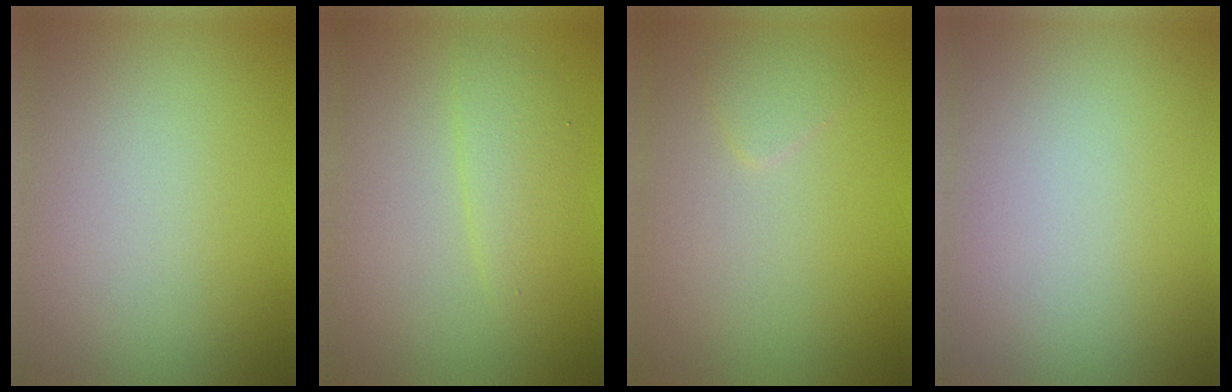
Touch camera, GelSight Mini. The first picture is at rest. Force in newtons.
{"total": 2.0, "press": 2.0, "slide": 0.1}
{"total": 1.1, "press": 1.1, "slide": 0.0}
{"total": 0.5, "press": 0.5, "slide": 0.0}